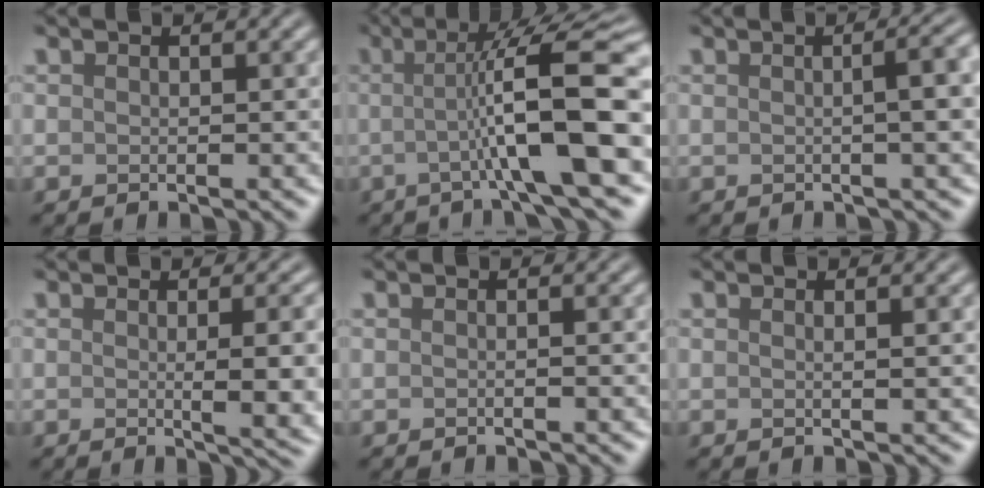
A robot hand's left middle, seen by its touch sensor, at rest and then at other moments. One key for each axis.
{"total": 10.8, "fx": -0.7, "fy": 1.9, "fz": 10.6, "tx": -0.132, "ty": 0.015, "tz": -0.021}
{"total": 4.8, "fx": 0.3, "fy": 1.5, "fz": 4.5, "tx": -0.033, "ty": 0.022, "tz": 0.000}
{"total": 7.3, "fx": -0.2, "fy": 2.3, "fz": 6.9, "tx": -0.066, "ty": -0.001, "tz": 0.000}
{"total": 1.2, "fx": 0.1, "fy": 0.7, "fz": 1.0, "tx": 0.003, "ty": -0.011, "tz": -0.015}
{"total": 1.1, "fx": 0.2, "fy": 0.4, "fz": 1.0, "tx": -0.010, "ty": 0.002, "tz": -0.006}